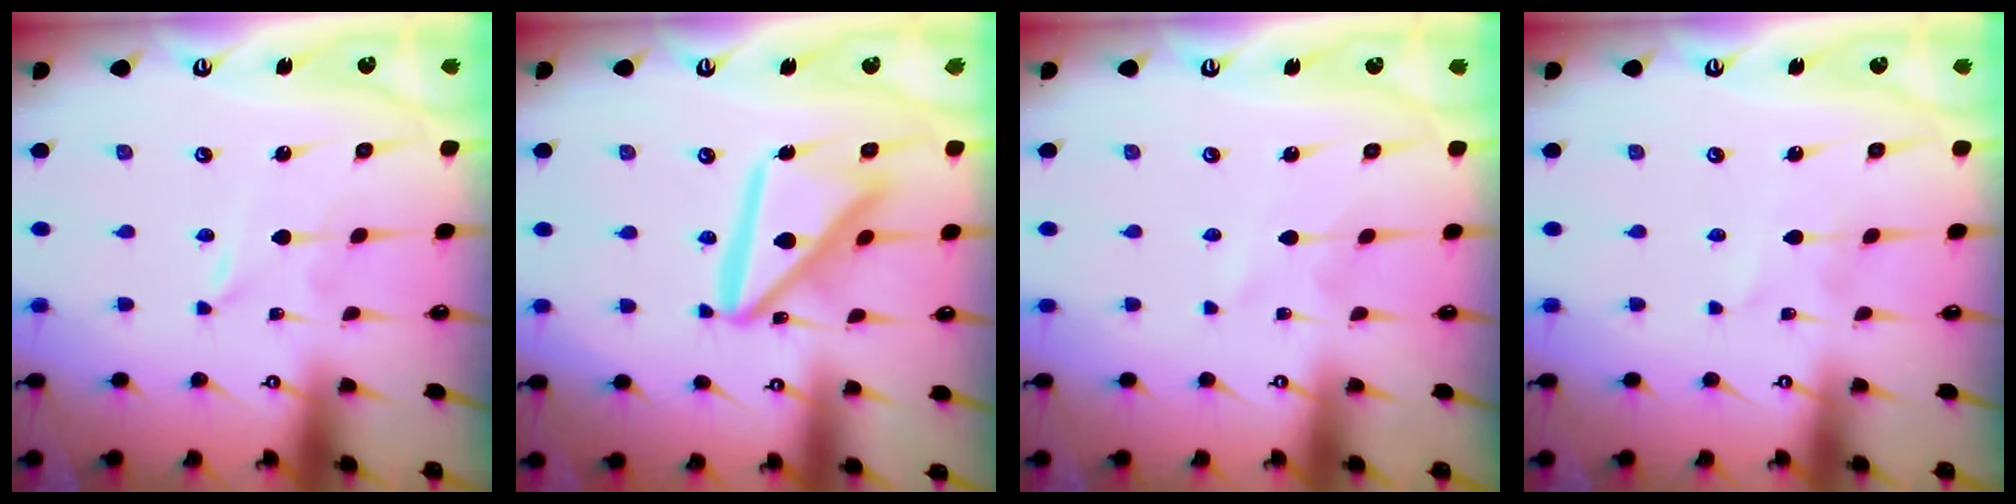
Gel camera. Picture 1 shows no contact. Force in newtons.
{"total": 15.1, "press": 15.0, "slide": 1.6}
{"total": 1.7, "press": 1.7, "slide": 0.1}
{"total": 1.8, "press": 1.8, "slide": 0.2}